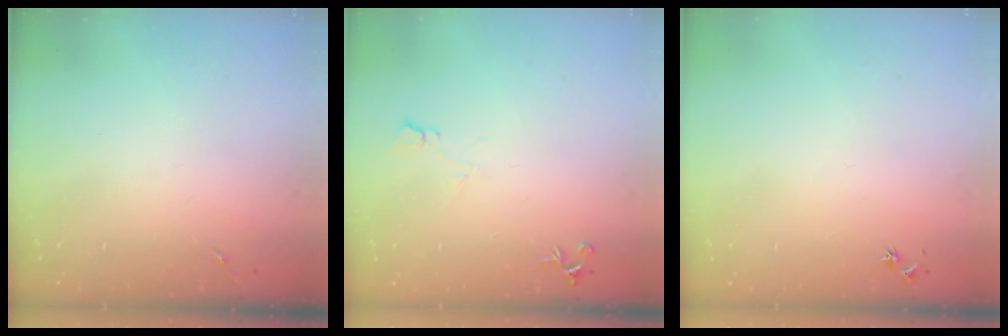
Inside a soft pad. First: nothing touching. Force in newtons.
{"total": 5.9, "press": 5.8, "slide": 1.0}
{"total": 3.0, "press": 2.9, "slide": 0.3}